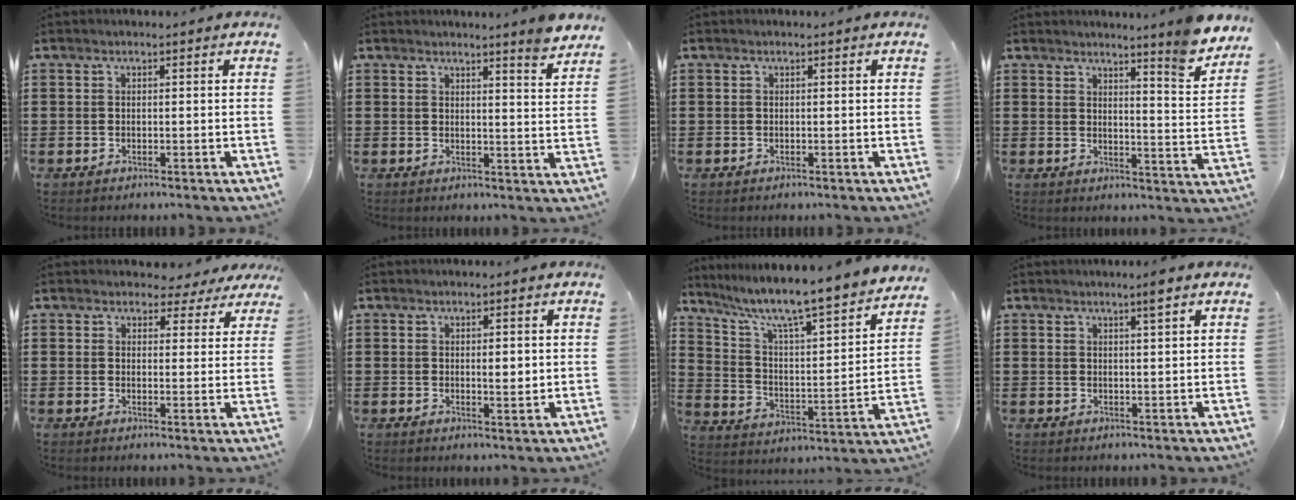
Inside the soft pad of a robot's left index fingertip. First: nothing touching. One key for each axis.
{"total": 4.0, "fx": 3.6, "fy": -1.0, "fz": 1.3, "tx": -0.030, "ty": -0.022, "tz": 0.061}
{"total": 0.0}
{"total": 5.9, "fx": 5.4, "fy": -0.9, "fz": 2.2, "tx": -0.040, "ty": -0.046, "tz": 0.089}
{"total": 3.2, "fx": 2.7, "fy": 1.6, "fz": 0.6, "tx": -0.017, "ty": -0.002, "tz": 0.047}
{"total": 2.7, "fx": 0.5, "fy": 0.7, "fz": 2.6, "tx": -0.042, "ty": 0.000, "tz": 0.005}
{"total": 7.4, "fx": 6.1, "fy": 0.2, "fz": 4.1, "tx": -0.107, "ty": -0.056, "tz": 0.095}
{"total": 2.7, "fx": 2.0, "fy": -0.3, "fz": 1.8, "tx": -0.028, "ty": -0.006, "tz": 0.033}